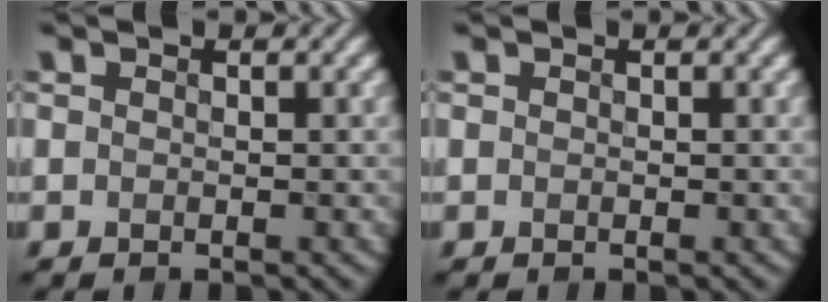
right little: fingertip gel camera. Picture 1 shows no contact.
{"total": 0.0}